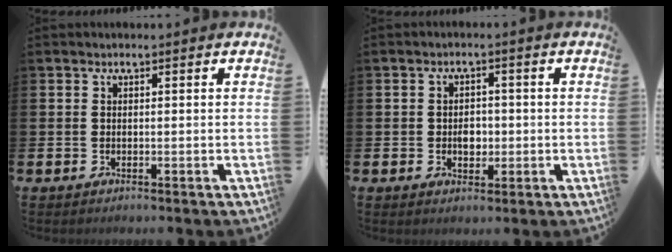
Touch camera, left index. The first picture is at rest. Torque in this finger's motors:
{"motor_torque": [0.76, 0.32, 0.07, 0.07]}